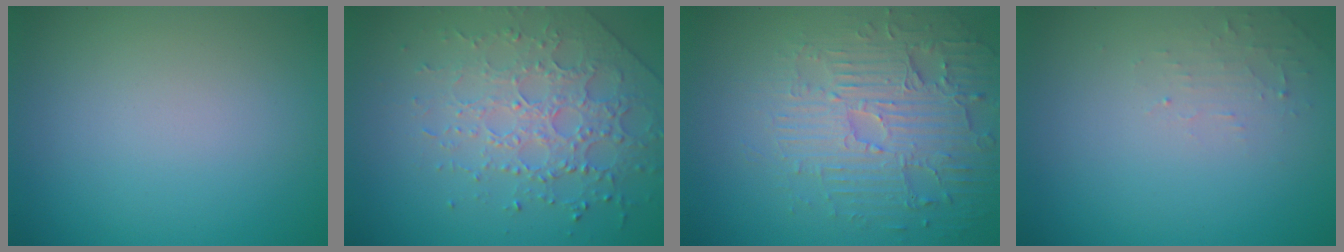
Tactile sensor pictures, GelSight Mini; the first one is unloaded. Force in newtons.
{"total": 3.9, "press": 3.8, "slide": 0.7}
{"total": 4.9, "press": 4.3, "slide": 2.2}
{"total": 1.2, "press": 1.2, "slide": 0.3}